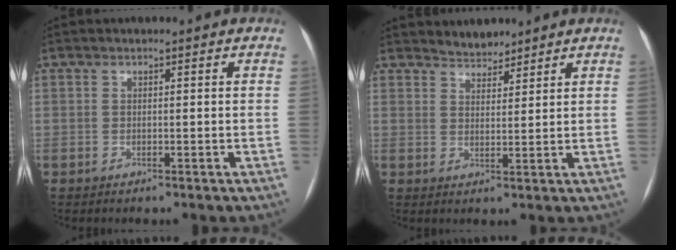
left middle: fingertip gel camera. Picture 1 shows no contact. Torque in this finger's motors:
{"motor_torque": [0.09, -0.15, -0.01, -0.01]}